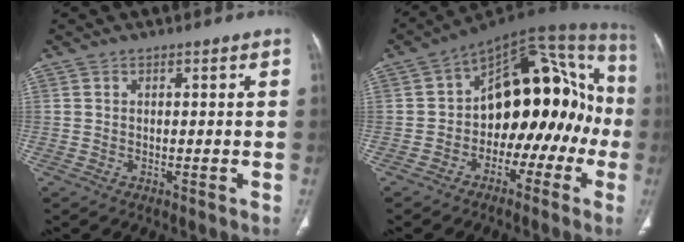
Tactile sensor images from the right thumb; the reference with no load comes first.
{"total": 21.5, "force": [-3.1, 13.1, 16.8], "torque": [-0.187, 0.077, -0.052]}